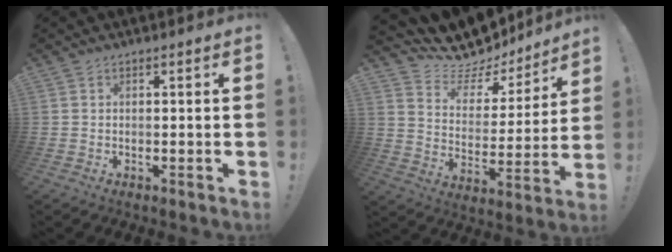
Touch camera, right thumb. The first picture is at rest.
{"total": 11.8, "force": [10.9, 4.1, 1.8], "torque": [-0.053, -0.098, 0.192]}